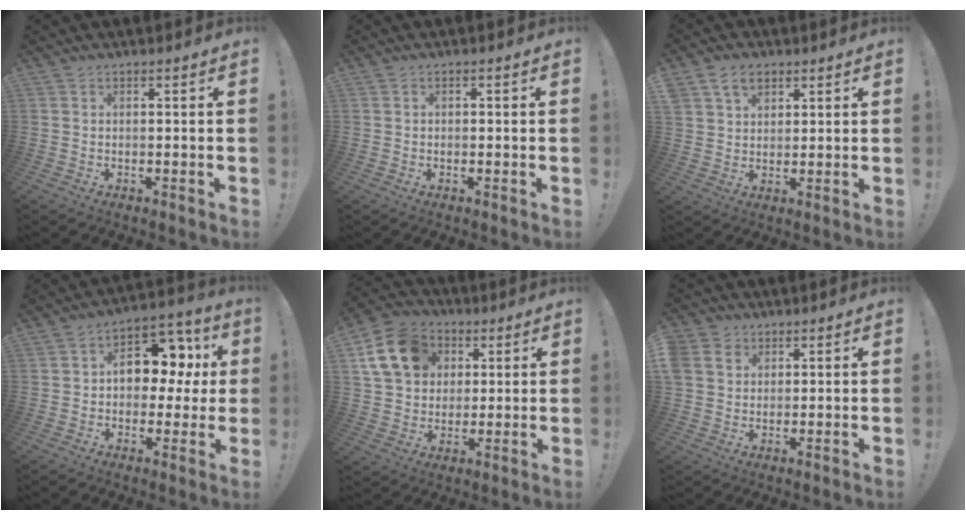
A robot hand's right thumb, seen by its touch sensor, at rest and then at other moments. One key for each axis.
{"total": 0.9, "fx": -0.5, "fy": 0.6, "fz": 0.3, "tx": -0.011, "ty": 0.004, "tz": -0.007}
{"total": 7.7, "fx": 4.3, "fy": 5.4, "fz": 3.3, "tx": -0.049, "ty": -0.010, "tz": 0.084}
{"total": 13.1, "fx": 2.4, "fy": 9.4, "fz": 8.8, "tx": -0.114, "ty": -0.007, "tz": 0.047}
{"total": 16.4, "fx": 5.7, "fy": 13.0, "fz": 8.1, "tx": -0.124, "ty": -0.007, "tz": 0.119}
{"total": 6.2, "fx": 2.5, "fy": 5.3, "fz": 2.0, "tx": -0.044, "ty": -0.005, "tz": 0.051}